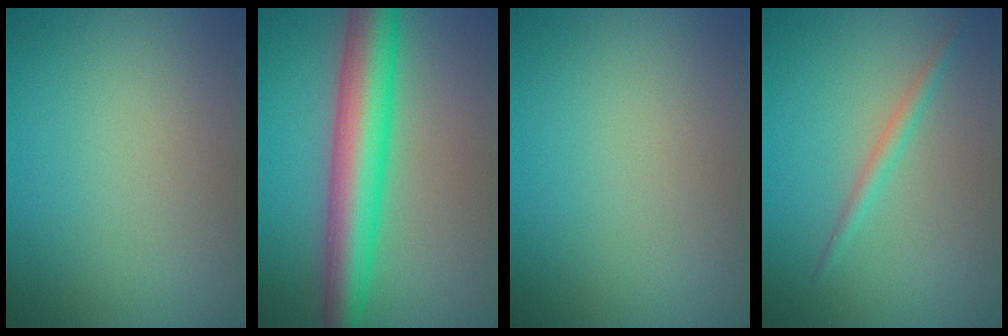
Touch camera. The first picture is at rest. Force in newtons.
{"total": 7.7, "press": 7.7, "slide": 0.0}
{"total": 0.0}
{"total": 1.4, "press": 1.4, "slide": 0.1}